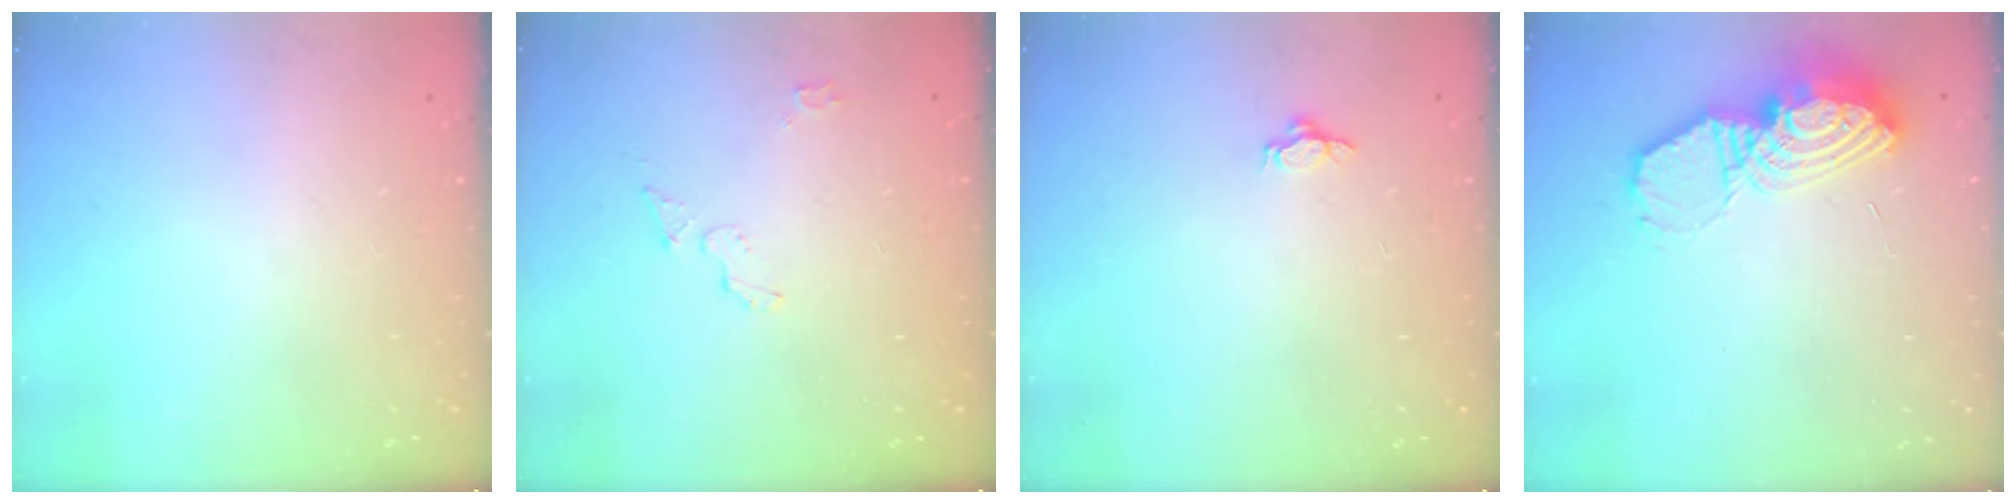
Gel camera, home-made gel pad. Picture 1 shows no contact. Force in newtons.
{"total": 4.6, "press": 4.6, "slide": 0.4}
{"total": 2.7, "press": 2.6, "slide": 1.0}
{"total": 13.0, "press": 12.9, "slide": 1.2}